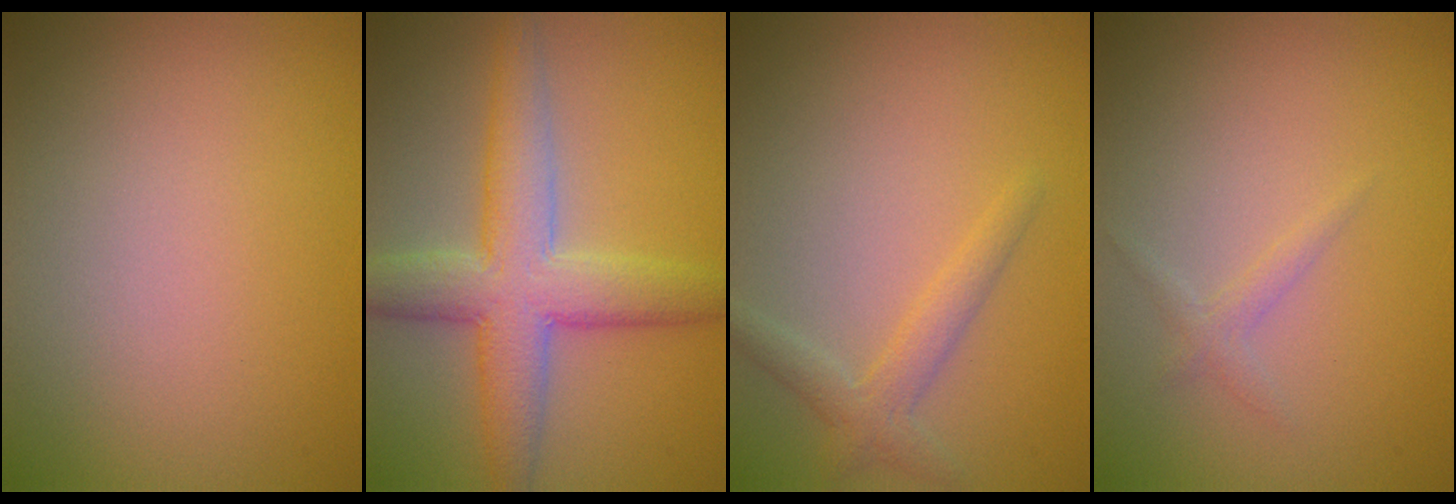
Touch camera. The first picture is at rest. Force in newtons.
{"total": 6.7, "press": 6.6, "slide": 0.4}
{"total": 2.1, "press": 2.1, "slide": 0.1}
{"total": 1.0, "press": 1.0, "slide": 0.0}